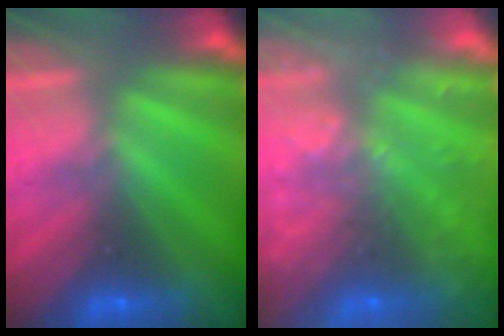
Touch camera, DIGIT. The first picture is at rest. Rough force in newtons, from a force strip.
{"total": 7.3}